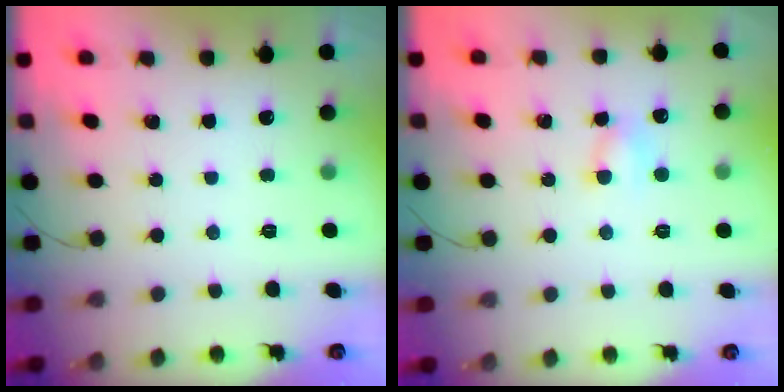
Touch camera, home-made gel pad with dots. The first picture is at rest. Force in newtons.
{"total": 3.8, "press": 3.7, "slide": 0.7}